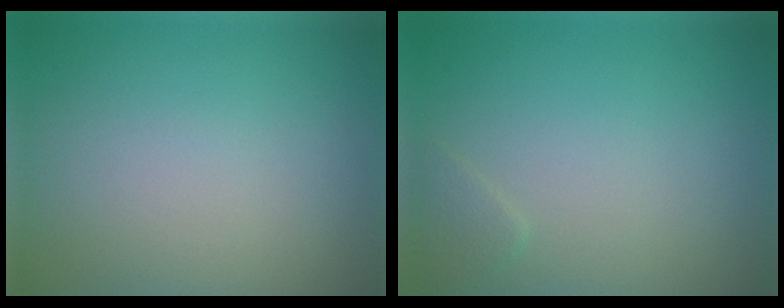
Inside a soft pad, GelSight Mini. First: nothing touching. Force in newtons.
{"total": 0.9, "press": 0.9, "slide": 0.1}